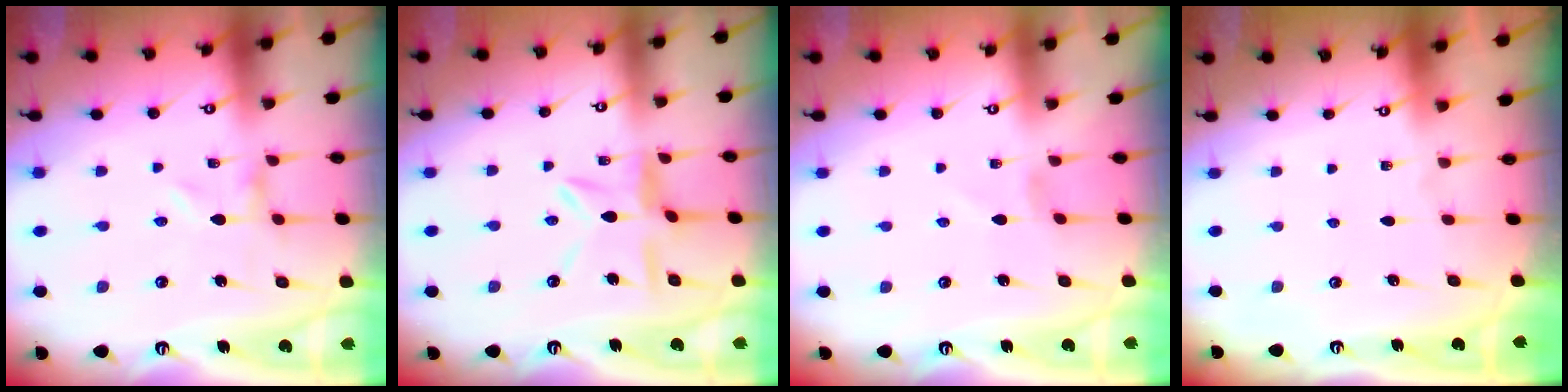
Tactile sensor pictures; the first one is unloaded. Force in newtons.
{"total": 8.5, "press": 8.5, "slide": 0.8}
{"total": 0.0}
{"total": 0.0}